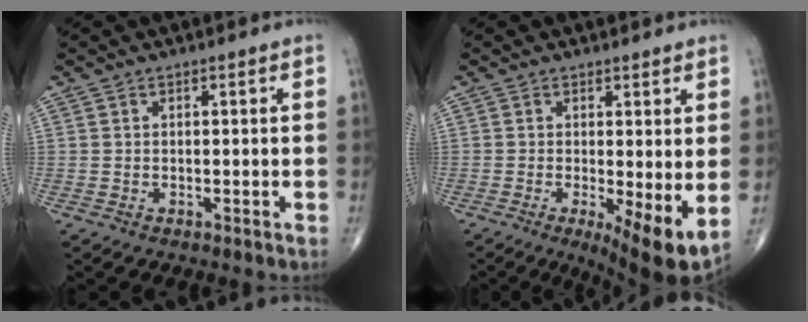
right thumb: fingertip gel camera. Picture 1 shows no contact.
{"total": 8.8, "force": [-1.1, 2.2, 8.5], "torque": [-0.127, -0.025, -0.014]}